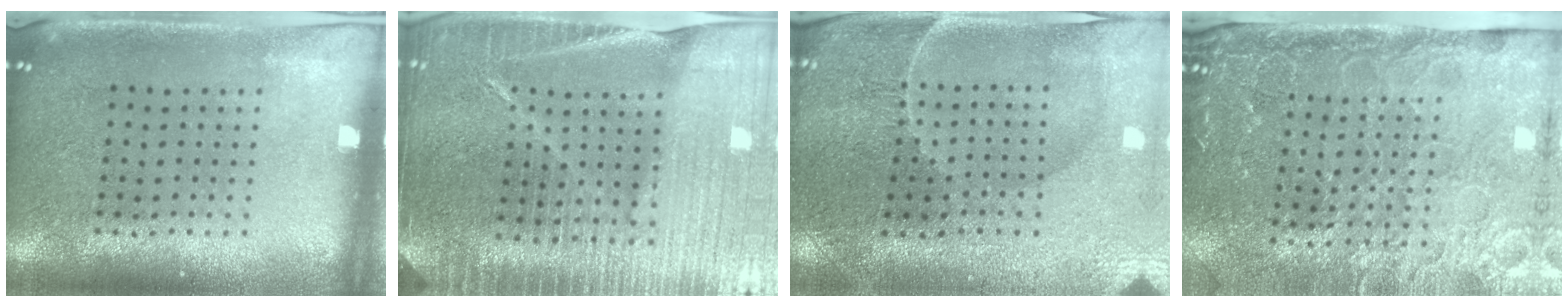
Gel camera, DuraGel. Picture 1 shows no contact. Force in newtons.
{"total": 5.0, "press": 4.5, "slide": 2.2}
{"total": 1.0, "press": 0.9, "slide": 0.3}
{"total": 4.1, "press": 3.6, "slide": 2.0}